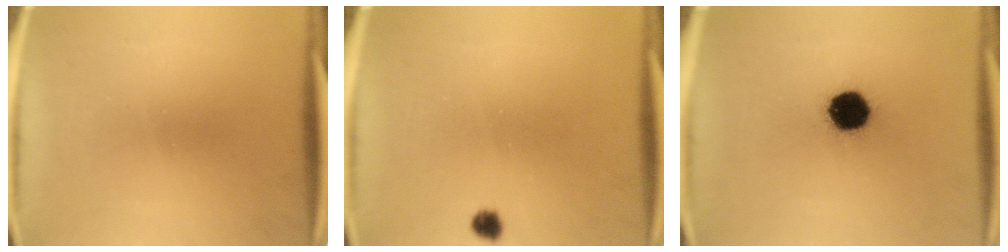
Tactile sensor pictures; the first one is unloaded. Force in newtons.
{"total": 1.8}
{"total": 11.5}